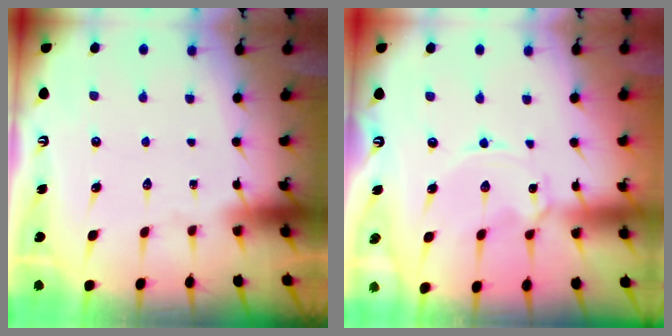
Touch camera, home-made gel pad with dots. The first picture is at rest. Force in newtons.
{"total": 1.8, "press": 1.7, "slide": 0.3}